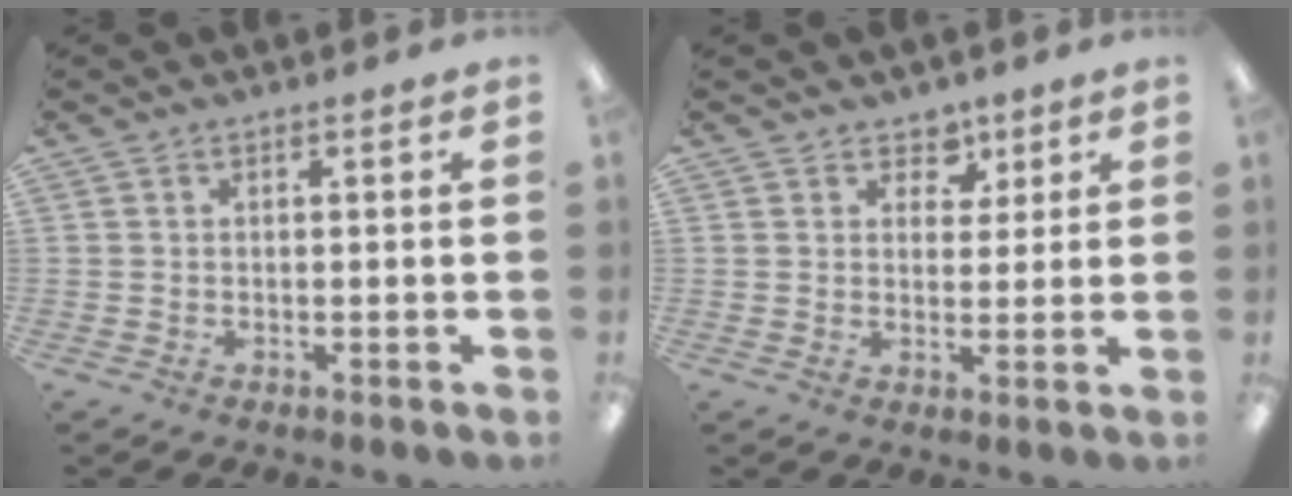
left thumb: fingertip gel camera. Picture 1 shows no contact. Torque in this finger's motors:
{"motor_torque": [0.04, 0.33, -0.43, 0.14, 0.03]}